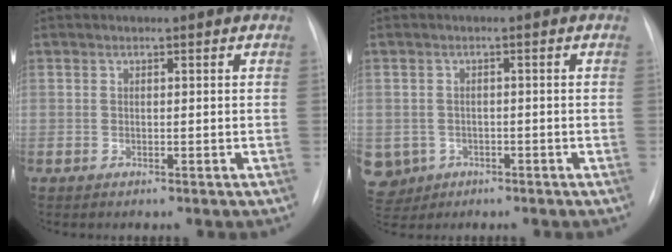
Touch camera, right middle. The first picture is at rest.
{"total": 6.6, "force": [-2.5, 6.0, 0.9], "torque": [-0.029, 0.009, -0.034]}